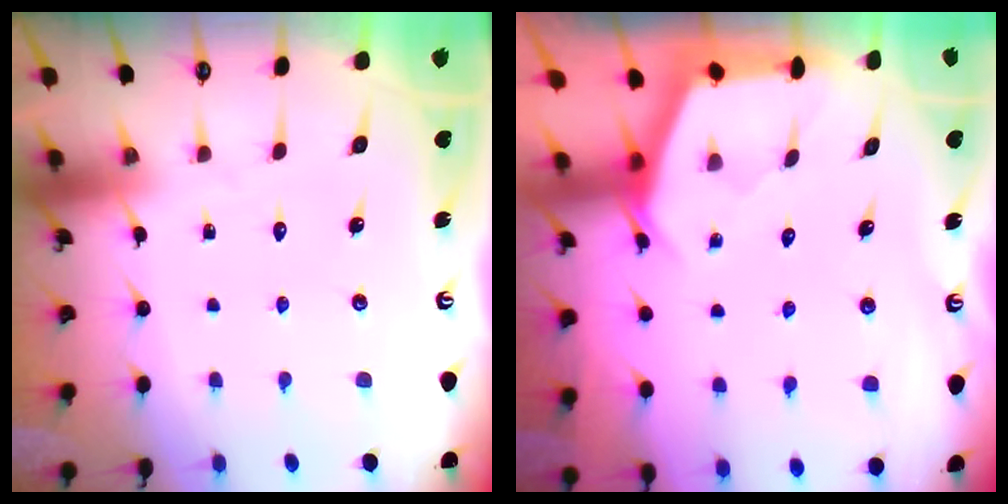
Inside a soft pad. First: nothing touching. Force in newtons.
{"total": 2.5, "press": 2.5, "slide": 0.4}